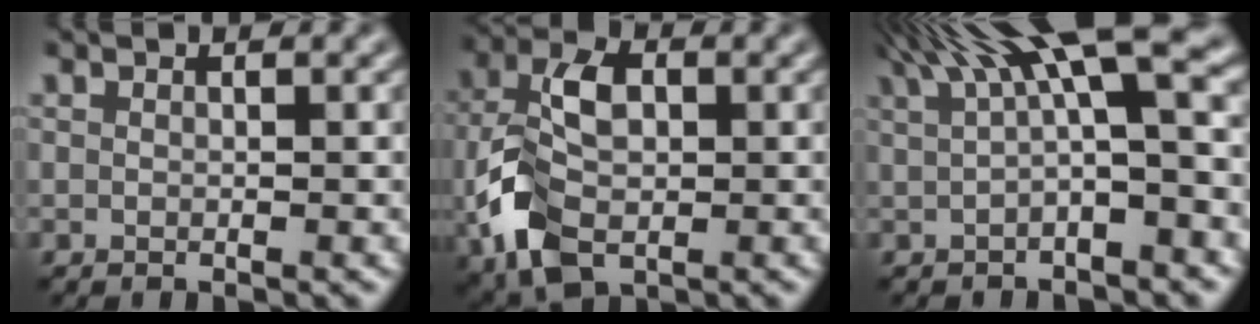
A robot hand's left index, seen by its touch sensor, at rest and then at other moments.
{"total": 8.1, "force": [-1.6, 5.1, 6.1], "torque": [-0.148, -0.010, -0.033]}
{"total": 7.2, "force": [2.7, 1.6, 6.5], "torque": [-0.102, 0.012, 0.040]}